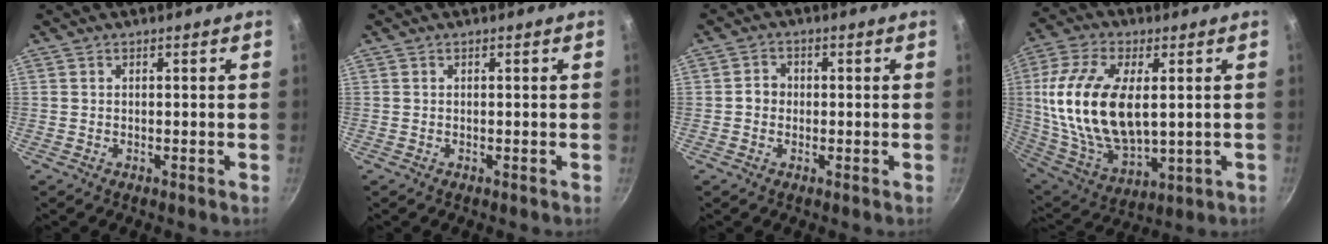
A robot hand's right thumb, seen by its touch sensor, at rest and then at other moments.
{"total": 0.0}
{"total": 2.8, "force": [-0.3, 2.5, 1.2], "torque": [-0.005, 0.009, -0.009]}
{"total": 22.7, "force": [2.6, 12.2, 19.0], "torque": [-0.374, -0.008, 0.064]}